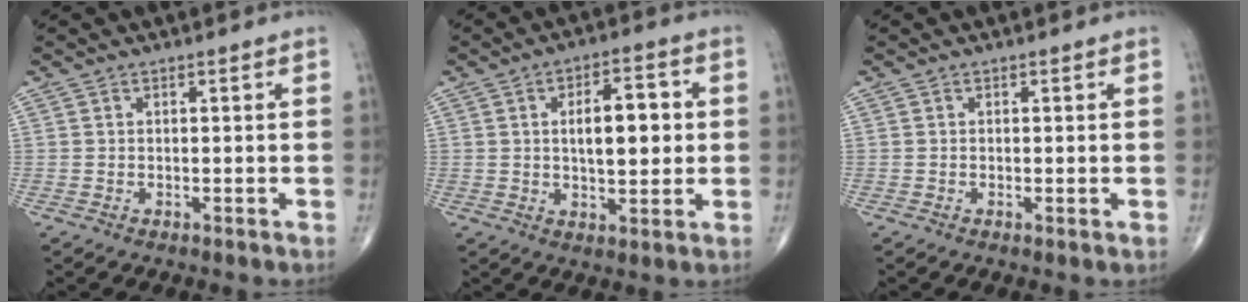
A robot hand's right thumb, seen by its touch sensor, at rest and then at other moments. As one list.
[{"total": 10.0, "force": [1.1, 4.5, 8.8], "torque": [-0.113, 0.004, 0.016]}, {"total": 0.6, "force": [-0.1, 0.1, 0.6], "torque": [-0.014, -0.003, -0.003]}]